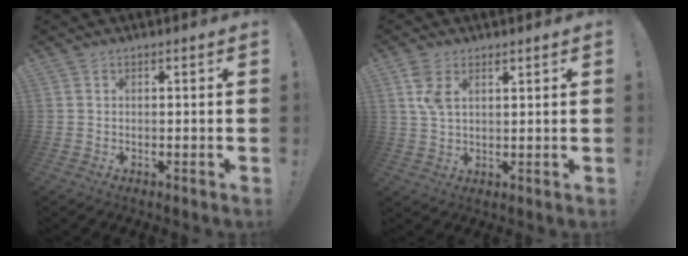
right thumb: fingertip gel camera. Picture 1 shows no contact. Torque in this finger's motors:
{"motor_torque": [-0.01, 0.04, 0.32, -0.16, 0.00]}